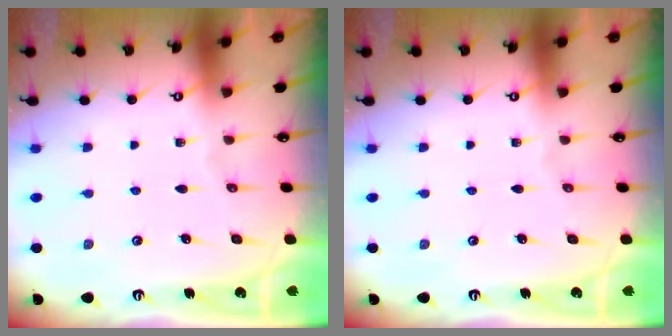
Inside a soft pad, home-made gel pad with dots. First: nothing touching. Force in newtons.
{"total": 0.0}